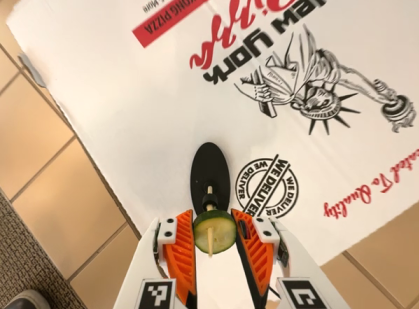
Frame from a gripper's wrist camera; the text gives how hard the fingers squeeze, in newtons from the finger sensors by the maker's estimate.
{"total": 8.6, "left": 8.6, "right": 8.6}